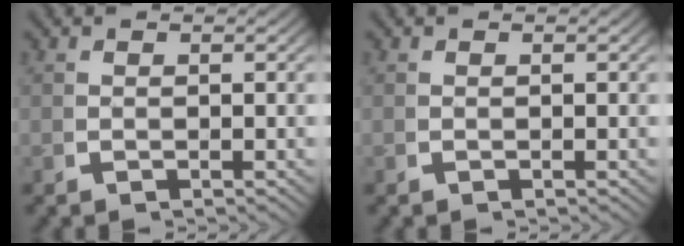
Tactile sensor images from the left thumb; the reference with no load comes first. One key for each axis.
{"total": 0.0}